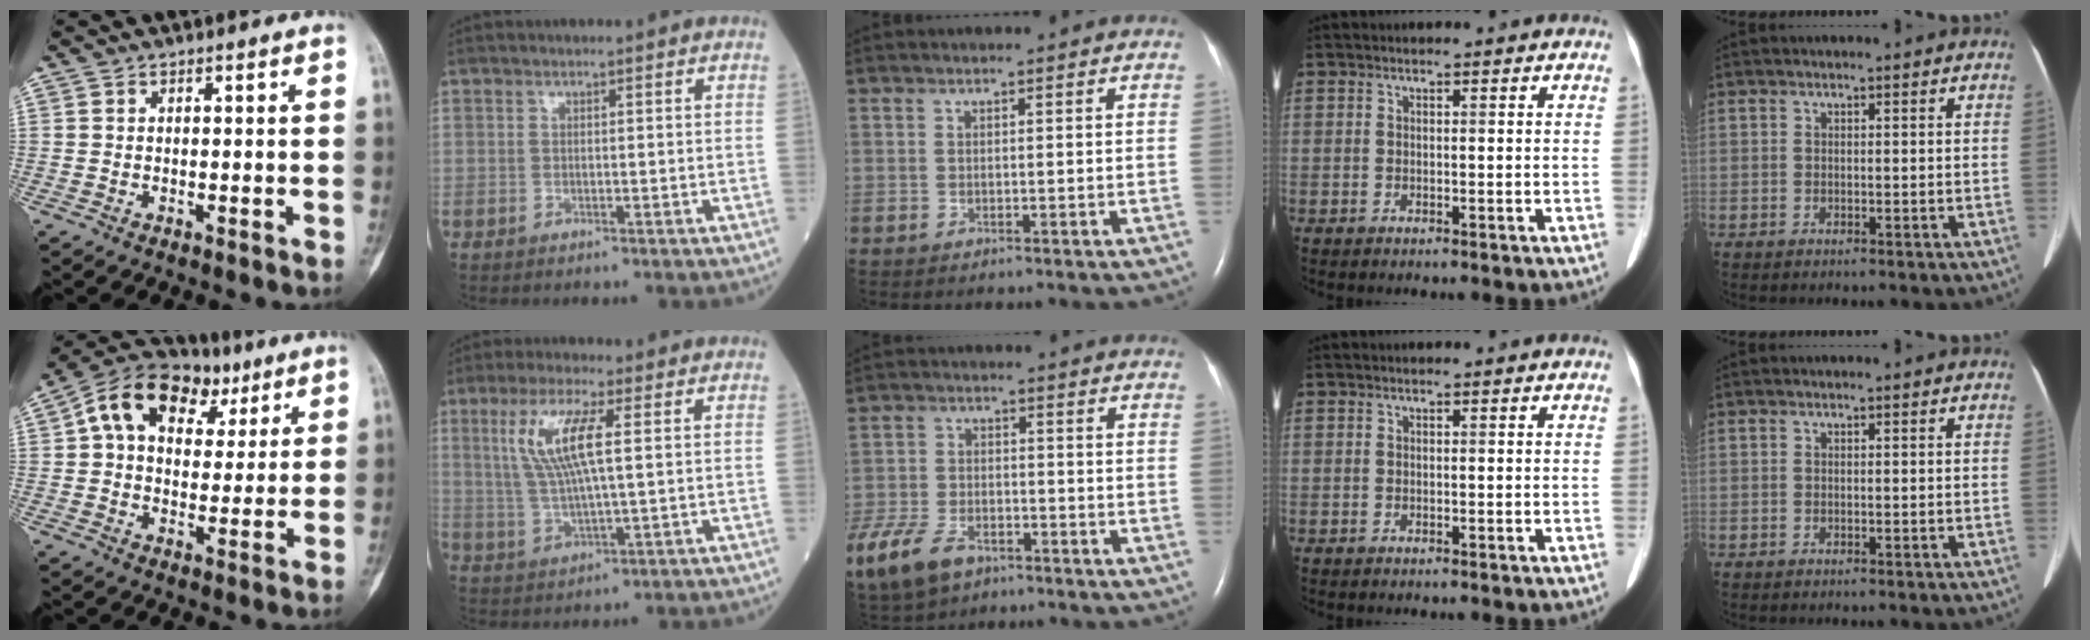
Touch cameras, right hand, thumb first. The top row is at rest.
{"thumb": {"total": 17.5, "force": [6.8, 11.7, 11.1], "torque": [-0.150, 0.015, 0.104]}, "index": {"total": 9.3, "force": [2.6, 1.3, 8.9], "torque": [-0.194, 0.007, 0.055]}, "middle": {"total": 12.9, "force": [-7.9, 7.3, 7.2], "torque": [-0.180, -0.012, -0.140]}}